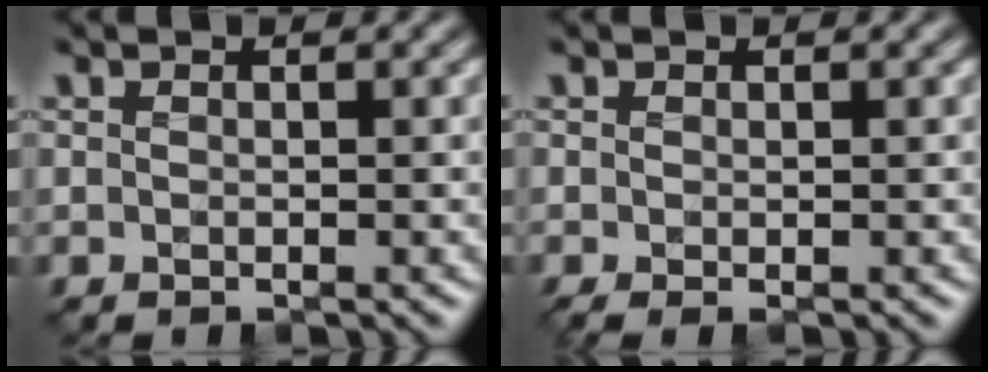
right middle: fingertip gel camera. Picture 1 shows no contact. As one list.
[{"total": 0.6, "force": [-0.2, 0.0, 0.6], "torque": [-0.011, -0.003, -0.001]}]